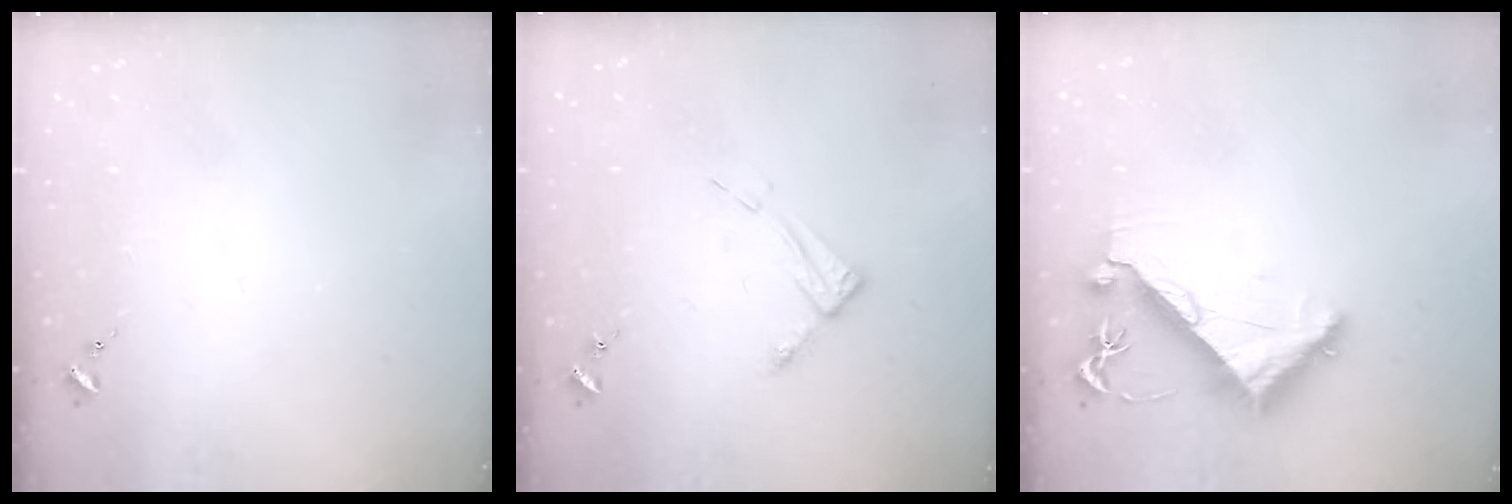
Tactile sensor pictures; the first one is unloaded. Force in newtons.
{"total": 6.5, "press": 6.5, "slide": 0.5}
{"total": 7.9, "press": 7.8, "slide": 1.0}